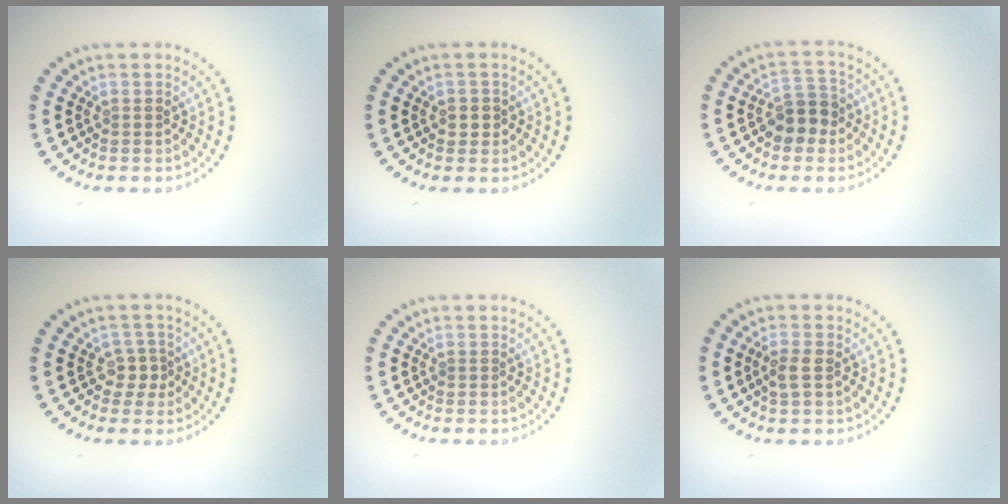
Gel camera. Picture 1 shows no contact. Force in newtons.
{"total": 1.1, "press": 1.1, "slide": 0.4}
{"total": 3.4, "press": 3.2, "slide": 1.1}
{"total": 1.8, "press": 1.4, "slide": 1.1}
{"total": 0.0}
{"total": 1.8, "press": 1.7, "slide": 0.6}